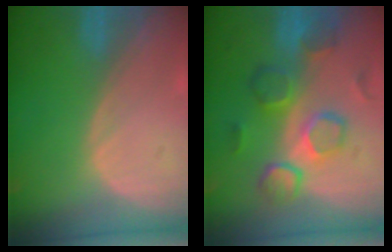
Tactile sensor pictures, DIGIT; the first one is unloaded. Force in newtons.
{"total": 9.1, "press": 8.8, "slide": 2.0}